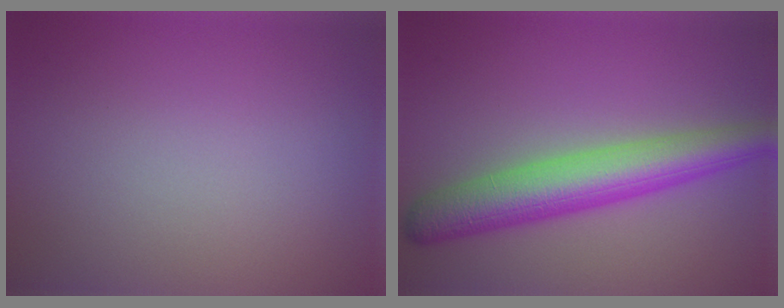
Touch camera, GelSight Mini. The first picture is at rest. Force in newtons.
{"total": 6.5, "press": 6.5, "slide": 0.2}